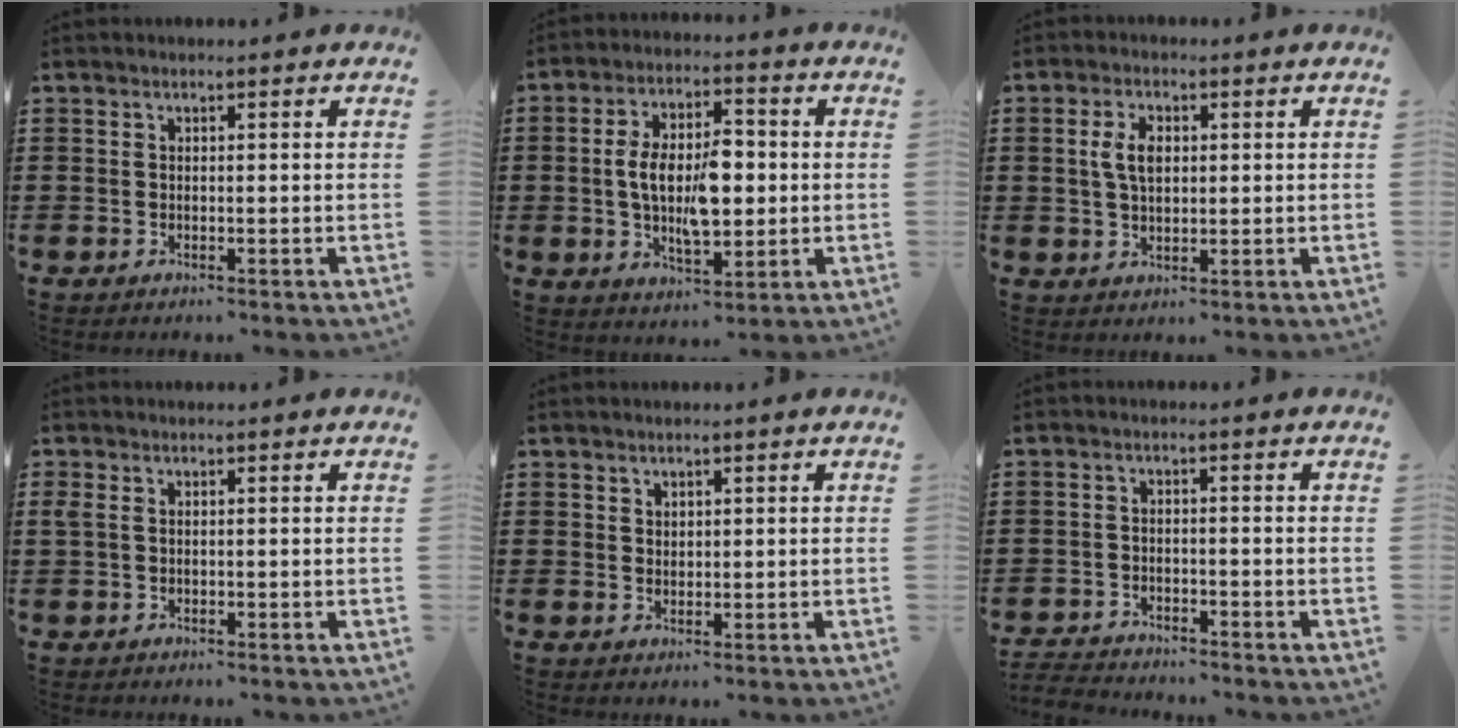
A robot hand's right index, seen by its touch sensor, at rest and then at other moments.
{"total": 10.3, "force": [-0.1, 4.9, 9.0], "torque": [-0.171, 0.000, -0.009]}
{"total": 4.6, "force": [0.8, 2.5, 3.8], "torque": [-0.087, 0.009, 0.010]}
{"total": 1.3, "force": [0.3, 0.8, 0.9], "torque": [-0.028, 0.004, 0.003]}
{"total": 1.4, "force": [1.1, 0.8, 0.2], "torque": [-0.005, 0.002, 0.022]}
{"total": 2.6, "force": [-2.6, 0.2, -0.1], "torque": [-0.005, 0.000, -0.057]}